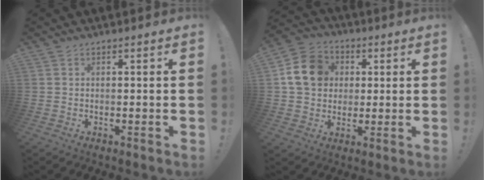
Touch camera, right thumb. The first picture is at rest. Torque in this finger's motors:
{"motor_torque": [0.75, 0.72, 0.72, 0.09, 0.25]}